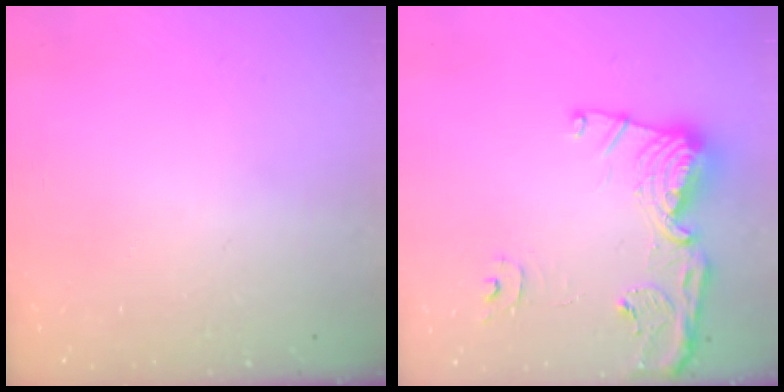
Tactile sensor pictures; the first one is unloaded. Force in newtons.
{"total": 16.3, "press": 16.2, "slide": 1.5}